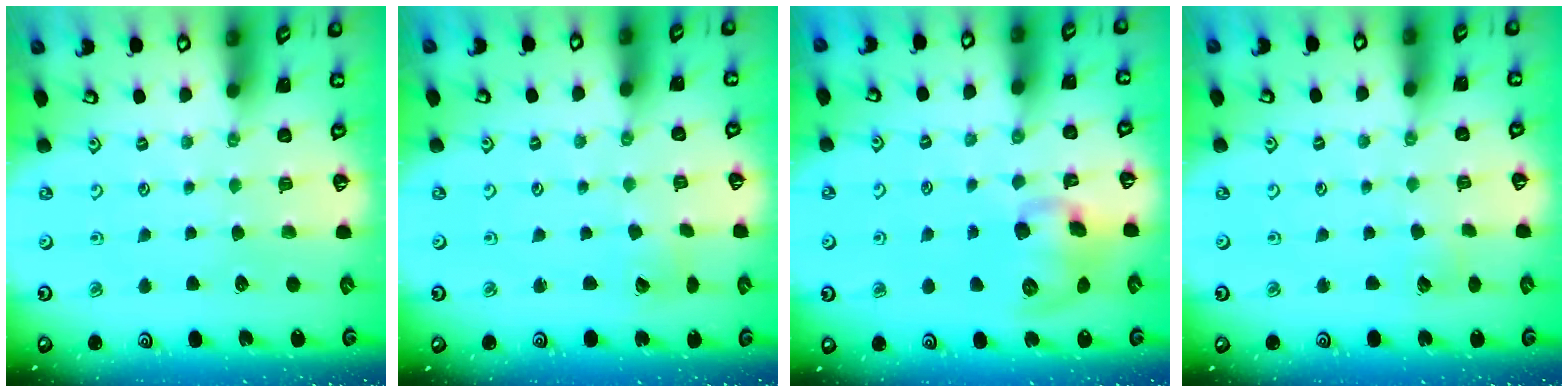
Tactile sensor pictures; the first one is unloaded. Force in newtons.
{"total": 3.3, "press": 3.3, "slide": 0.4}
{"total": 11.2, "press": 11.0, "slide": 2.1}
{"total": 2.8, "press": 2.8, "slide": 0.2}